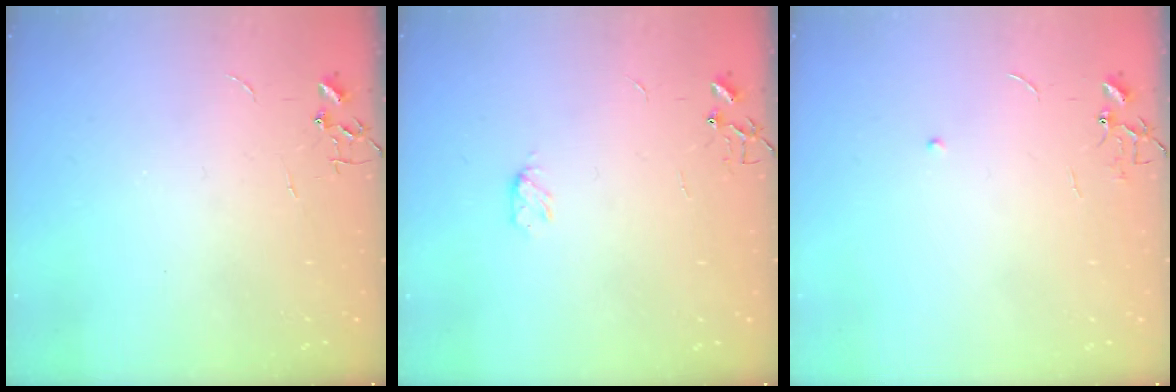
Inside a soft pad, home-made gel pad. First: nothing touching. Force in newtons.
{"total": 3.9, "press": 3.8, "slide": 0.6}
{"total": 5.2, "press": 5.2, "slide": 0.6}